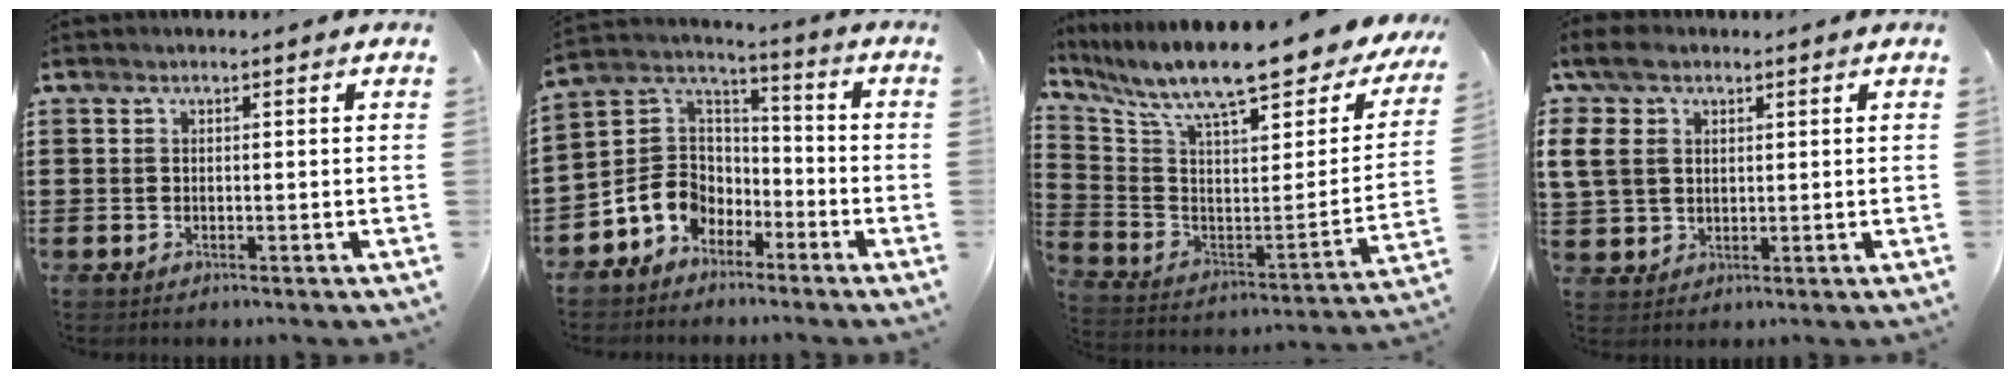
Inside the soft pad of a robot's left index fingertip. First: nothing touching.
{"total": 7.5, "force": [-3.8, 6.2, 1.8], "torque": [-0.080, 0.005, -0.079]}
{"total": 12.7, "force": [10.1, 2.1, 7.5], "torque": [-0.155, -0.080, 0.165]}
{"total": 7.7, "force": [3.2, 5.7, 4.1], "torque": [-0.120, 0.017, 0.058]}